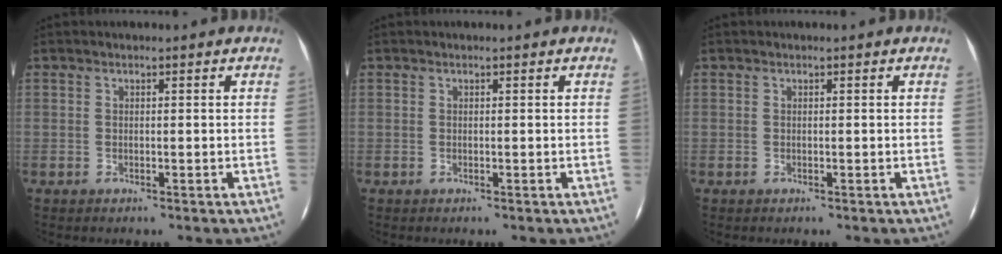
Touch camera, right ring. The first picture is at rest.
{"total": 0.0}
{"total": 0.0}